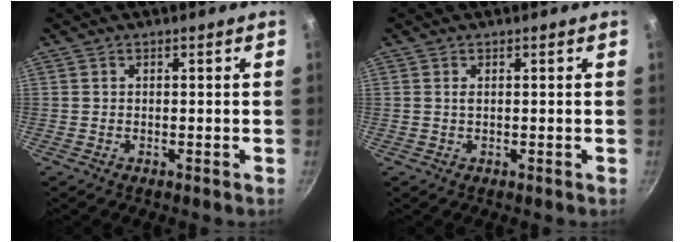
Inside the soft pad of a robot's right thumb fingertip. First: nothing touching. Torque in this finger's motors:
{"motor_torque": [-0.06, 0.26, 0.16, 0.17, -0.02]}